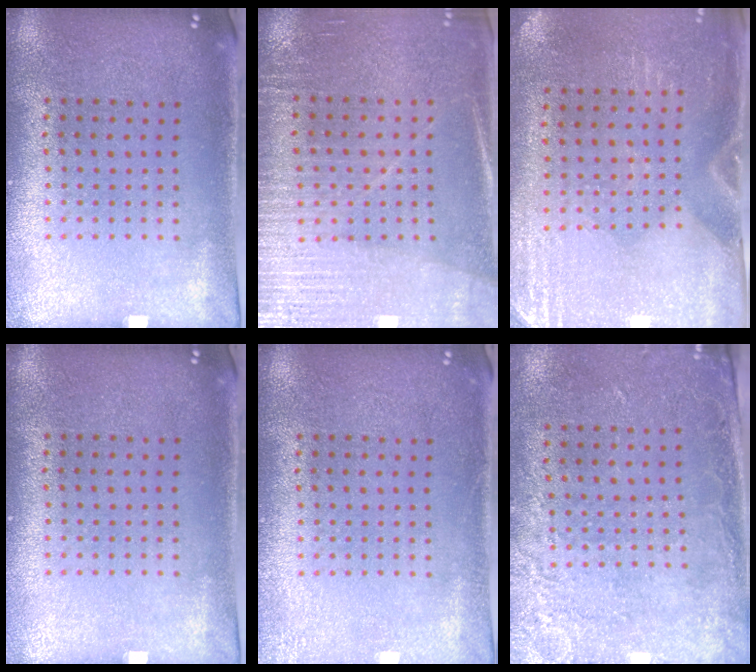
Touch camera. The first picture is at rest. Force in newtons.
{"total": 3.0, "press": 2.9, "slide": 0.7}
{"total": 2.8, "press": 2.5, "slide": 1.3}
{"total": 0.0}
{"total": 1.5, "press": 1.5, "slide": 0.3}
{"total": 2.6, "press": 1.9, "slide": 1.8}